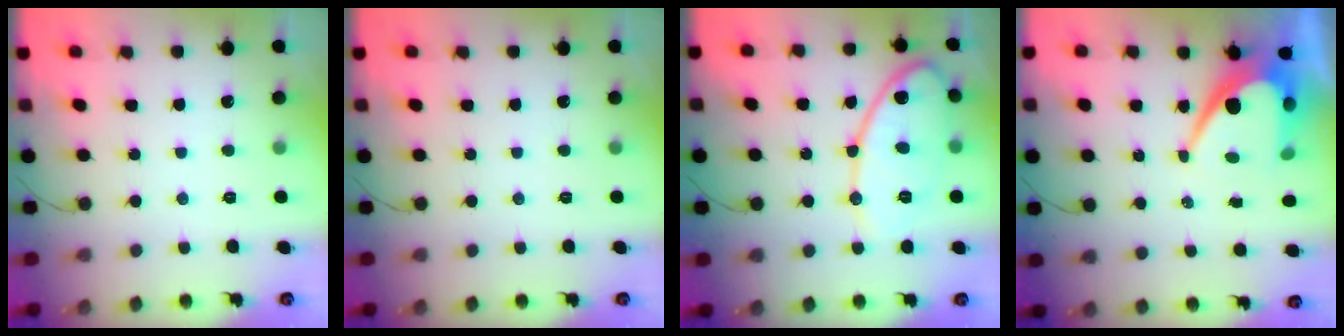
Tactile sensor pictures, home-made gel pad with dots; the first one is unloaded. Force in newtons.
{"total": 0.0}
{"total": 13.4, "press": 13.4, "slide": 1.2}
{"total": 12.2, "press": 12.1, "slide": 0.9}